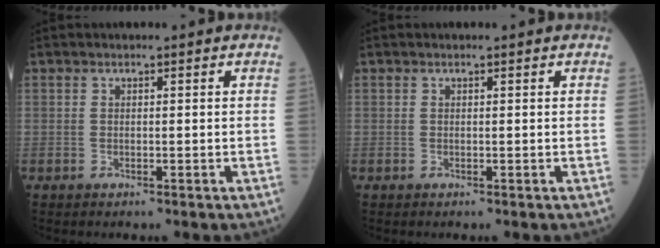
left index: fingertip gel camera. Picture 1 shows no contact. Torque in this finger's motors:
{"motor_torque": [0.20, -0.03, -0.04, -0.01]}